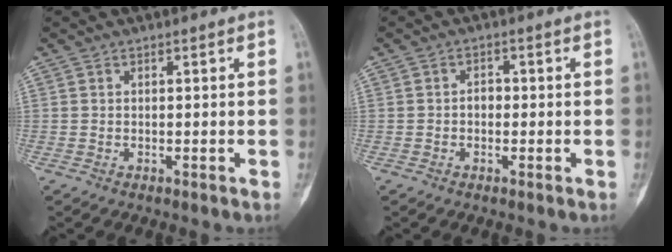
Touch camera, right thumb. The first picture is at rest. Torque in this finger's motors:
{"motor_torque": [0.71, 0.43, 0.19, 0.01, 0.03]}